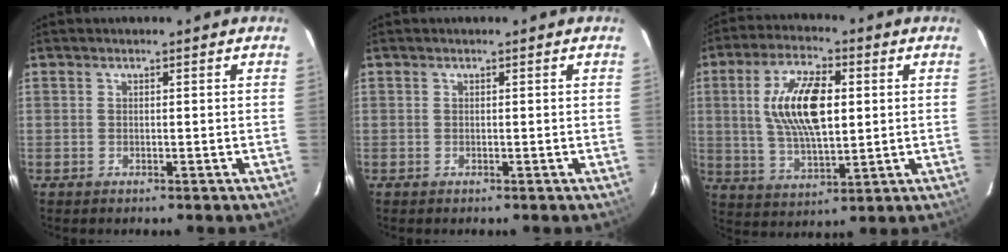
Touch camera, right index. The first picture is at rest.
{"total": 0.0}
{"total": 13.7, "force": [2.3, 5.8, 12.2], "torque": [-0.235, 0.009, 0.047]}